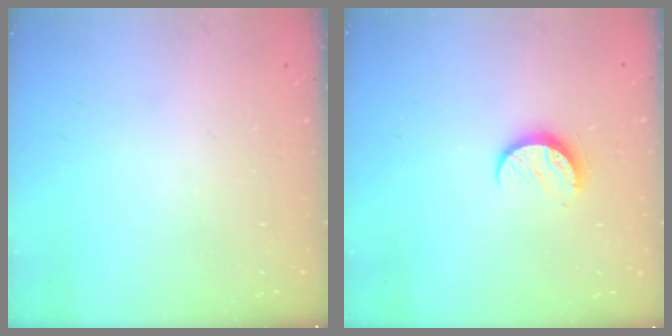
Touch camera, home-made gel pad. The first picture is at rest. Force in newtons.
{"total": 6.9, "press": 6.9, "slide": 0.7}